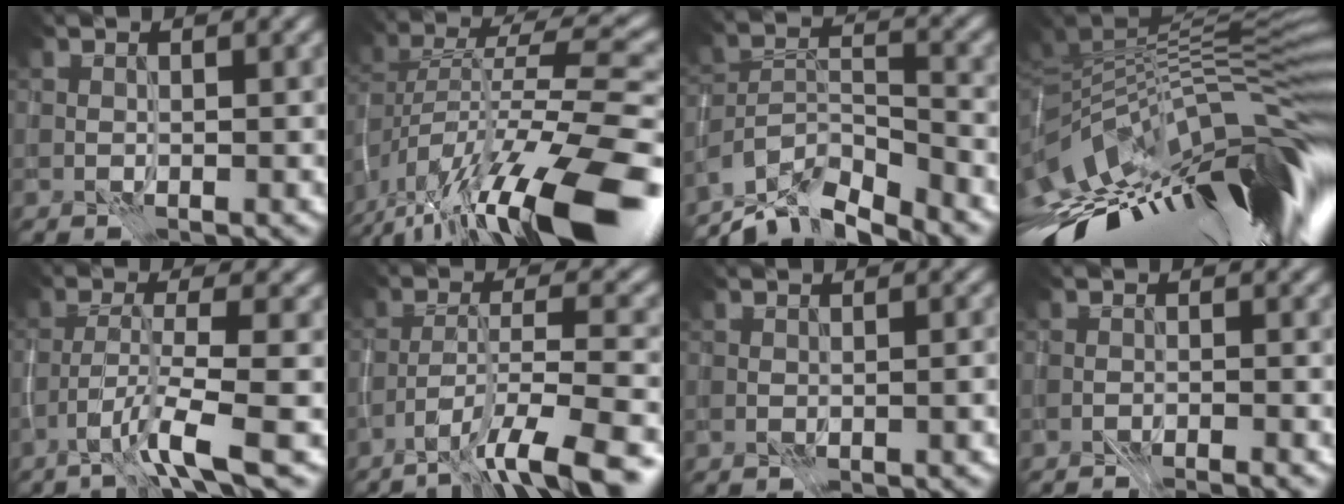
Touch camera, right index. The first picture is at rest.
{"total": 14.4, "force": [-7.2, 4.5, 11.7], "torque": [-0.209, 0.016, -0.116]}
{"total": 7.9, "force": [-6.9, 2.1, 3.2], "torque": [-0.052, -0.001, -0.122]}
{"total": 15.1, "force": [-3.2, 4.7, 13.9], "torque": [-0.191, 0.005, -0.044]}
{"total": 4.8, "force": [-2.7, 0.4, 4.0], "torque": [-0.063, 0.007, -0.054]}
{"total": 8.9, "force": [-6.1, 1.7, 6.2], "torque": [-0.090, 0.010, -0.101]}
{"total": 1.1, "force": [-0.9, 0.2, 0.6], "torque": [-0.001, 0.007, -0.011]}
{"total": 2.7, "force": [-2.7, 0.0, 0.4], "torque": [-0.006, 0.004, -0.040]}